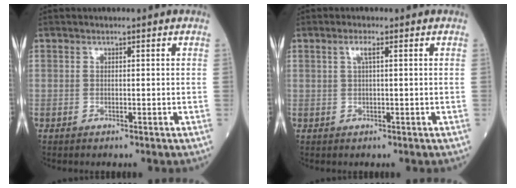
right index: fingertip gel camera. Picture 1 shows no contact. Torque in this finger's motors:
{"motor_torque": [0.13, 0.04, 0.08, 0.03]}